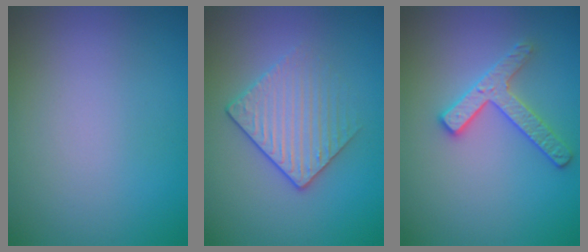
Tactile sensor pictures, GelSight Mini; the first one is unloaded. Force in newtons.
{"total": 2.9, "press": 2.6, "slide": 1.2}
{"total": 2.6, "press": 2.6, "slide": 0.4}